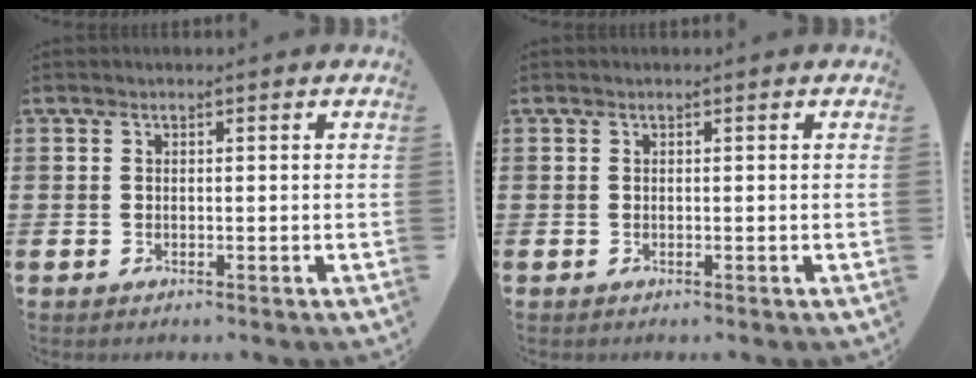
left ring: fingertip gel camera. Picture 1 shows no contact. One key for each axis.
{"total": 0.0}